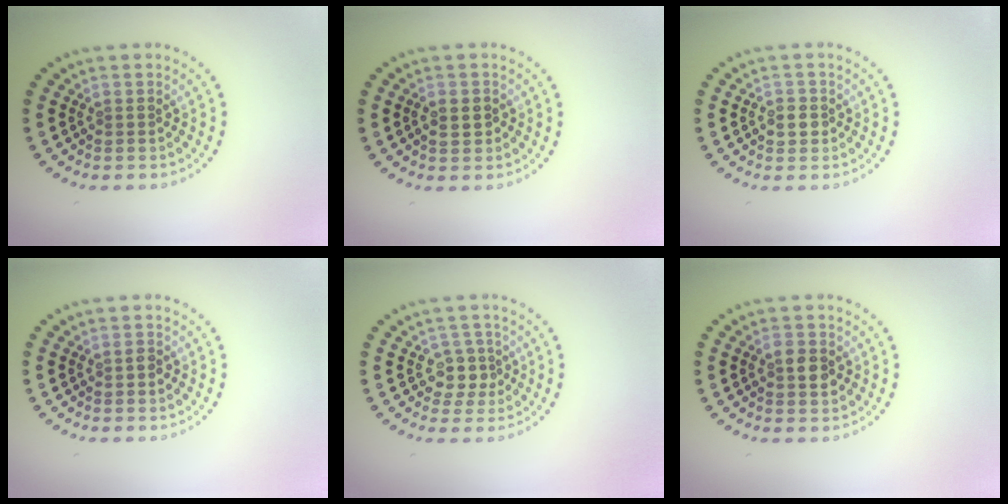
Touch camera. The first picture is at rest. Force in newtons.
{"total": 1.5, "press": 1.5, "slide": 0.2}
{"total": 1.5, "press": 1.5, "slide": 0.2}
{"total": 0.7, "press": 0.7, "slide": 0.0}
{"total": 2.5, "press": 2.1, "slide": 1.2}
{"total": 2.0, "press": 2.0, "slide": 0.1}